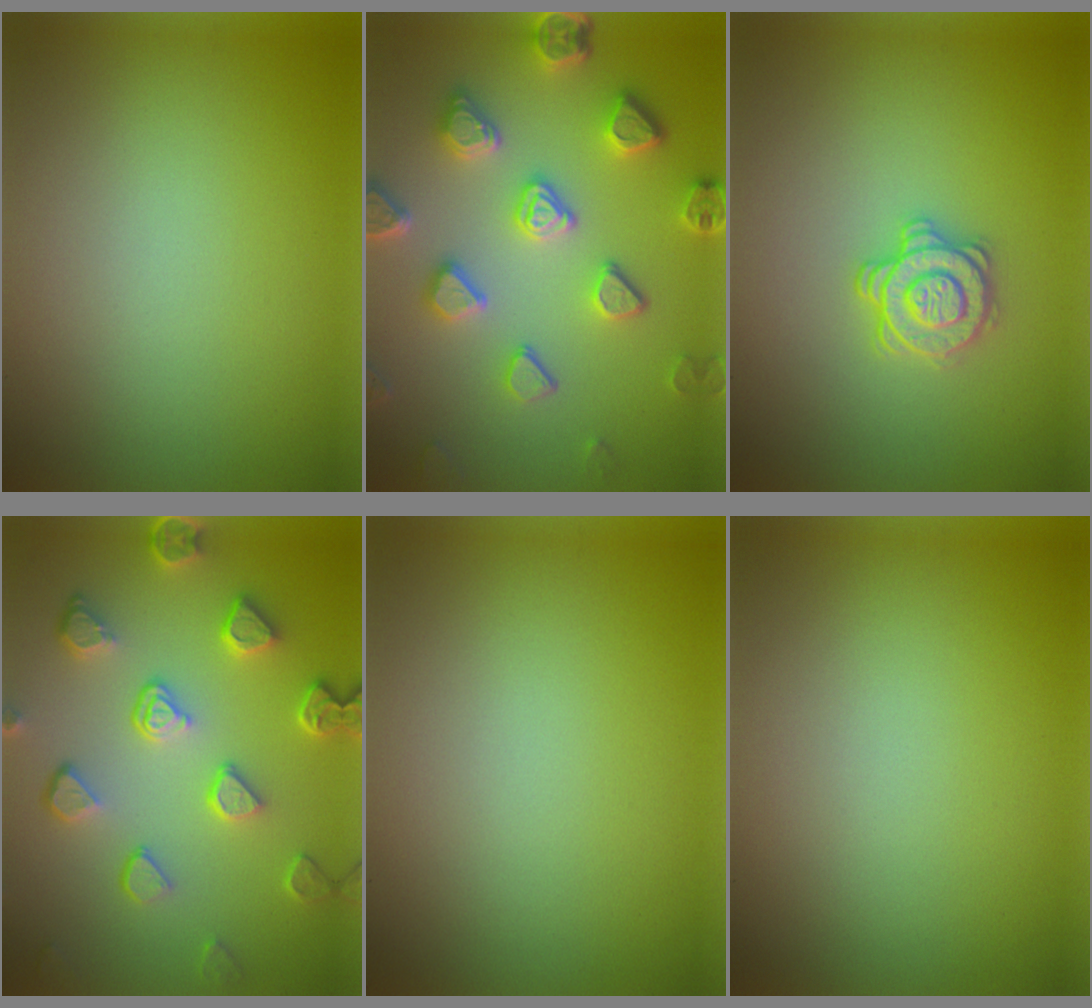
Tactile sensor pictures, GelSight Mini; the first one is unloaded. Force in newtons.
{"total": 5.5, "press": 4.9, "slide": 2.5}
{"total": 2.9, "press": 2.6, "slide": 1.2}
{"total": 5.4, "press": 4.2, "slide": 3.4}
{"total": 0.0}
{"total": 0.0}